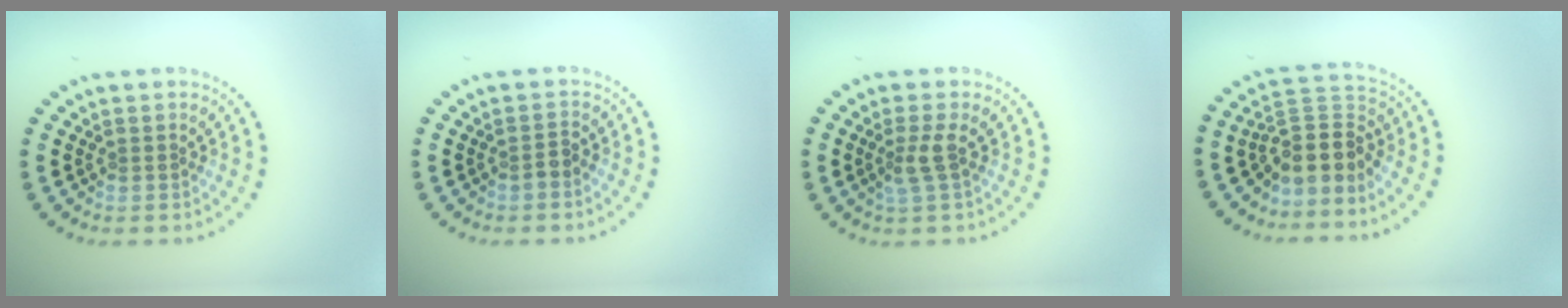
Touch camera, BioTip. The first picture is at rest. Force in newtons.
{"total": 1.0, "press": 0.8, "slide": 0.6}
{"total": 1.8, "press": 1.4, "slide": 1.2}
{"total": 4.1, "press": 3.1, "slide": 2.8}